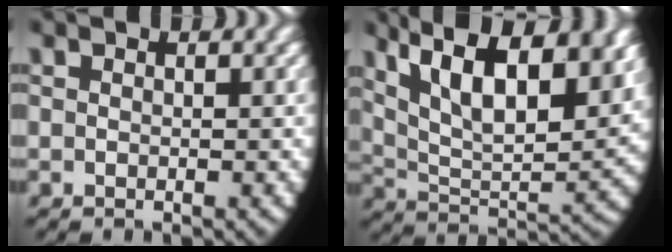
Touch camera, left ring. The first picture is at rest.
{"total": 12.6, "force": [4.6, 7.0, 9.4], "torque": [-0.179, -0.023, 0.081]}